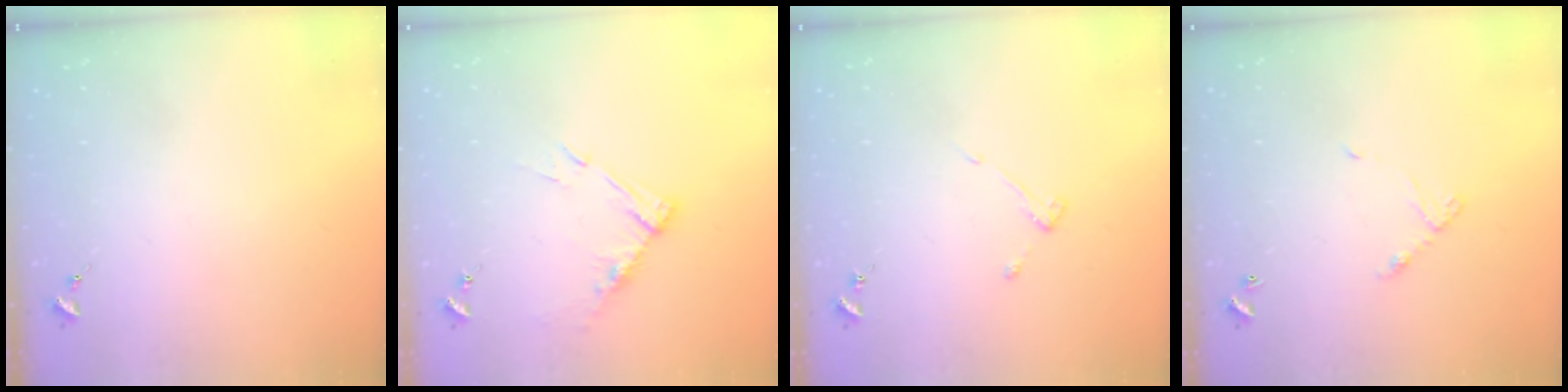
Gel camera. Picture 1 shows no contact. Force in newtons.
{"total": 9.1, "press": 9.1, "slide": 0.7}
{"total": 3.0, "press": 3.0, "slide": 0.4}
{"total": 6.2, "press": 6.2, "slide": 0.4}